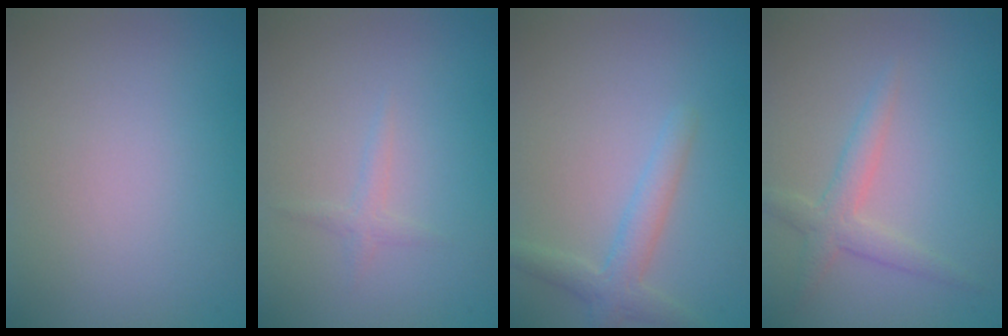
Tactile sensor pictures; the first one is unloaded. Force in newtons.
{"total": 1.0, "press": 1.0, "slide": 0.1}
{"total": 2.5, "press": 2.5, "slide": 0.1}
{"total": 2.4, "press": 2.4, "slide": 0.1}